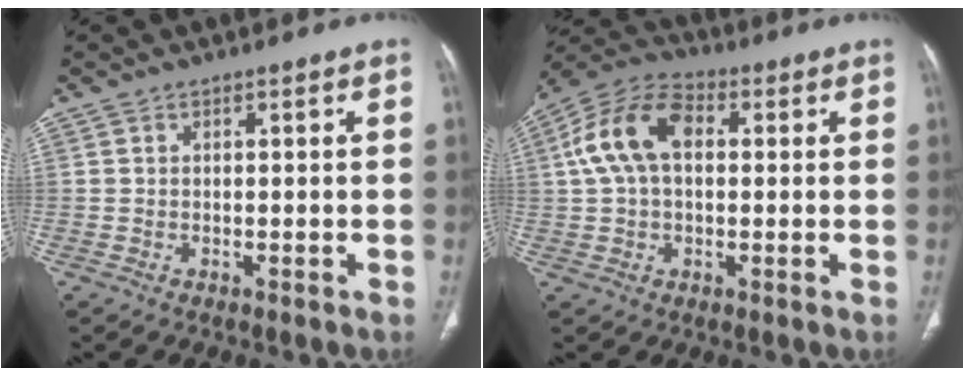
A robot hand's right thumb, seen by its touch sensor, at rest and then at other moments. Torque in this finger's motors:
{"motor_torque": [-0.26, 0.50, 0.51, -0.22, 0.24]}